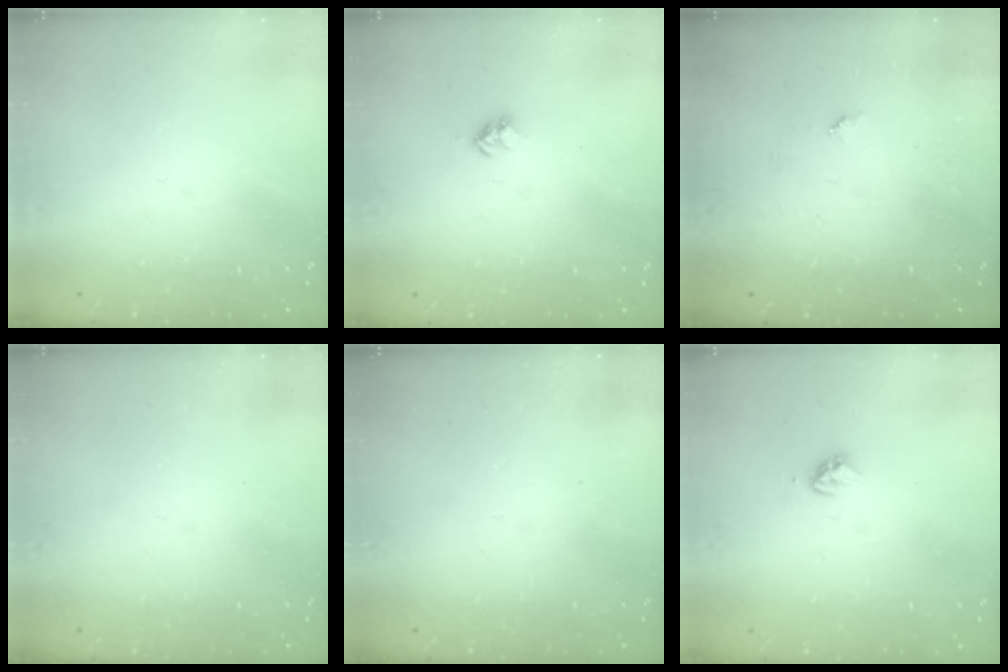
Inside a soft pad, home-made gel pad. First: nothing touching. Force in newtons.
{"total": 2.8, "press": 2.8, "slide": 0.4}
{"total": 4.3, "press": 4.3, "slide": 0.5}
{"total": 0.0}
{"total": 0.0}
{"total": 3.3, "press": 3.3, "slide": 0.2}